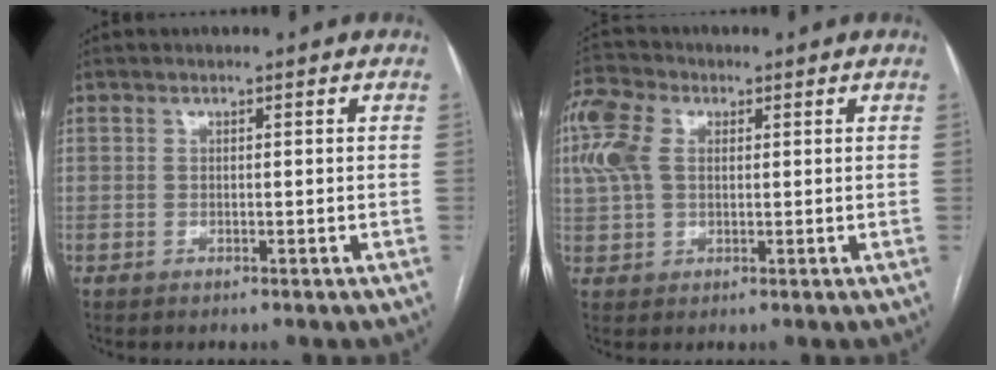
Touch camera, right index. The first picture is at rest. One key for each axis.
{"total": 9.8, "fx": 2.9, "fy": 6.6, "fz": 6.7, "tx": -0.188, "ty": 0.035, "tz": 0.059}